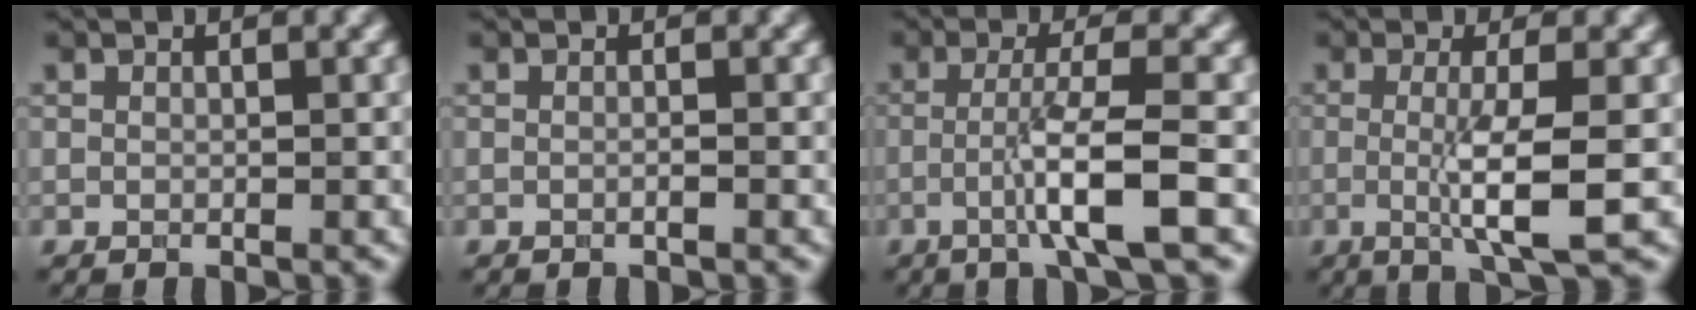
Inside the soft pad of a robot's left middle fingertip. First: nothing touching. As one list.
[{"total": 0.6, "force": [-0.2, 0.1, 0.5], "torque": [-0.011, -0.003, -0.008]}, {"total": 5.1, "force": [-1.5, 0.5, 4.9], "torque": [-0.081, 0.010, -0.037]}, {"total": 5.3, "force": [-0.5, 0.9, 5.2], "torque": [-0.092, -0.012, -0.010]}]